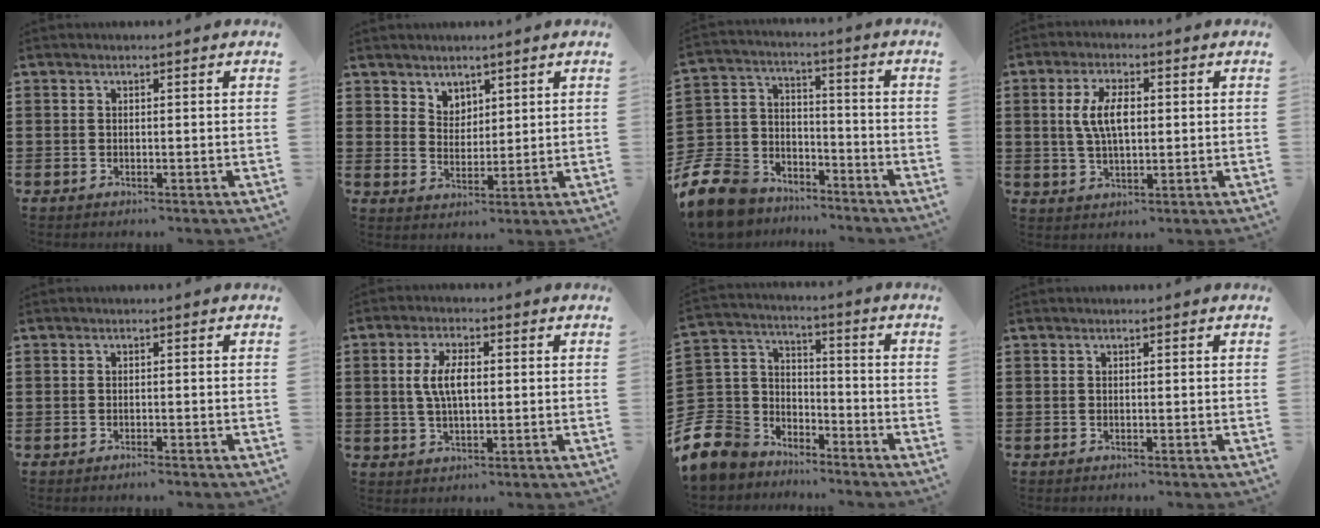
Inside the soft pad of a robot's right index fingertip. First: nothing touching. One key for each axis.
{"total": 3.6, "fx": 2.8, "fy": 2.2, "fz": -0.1, "tx": -0.010, "ty": 0.002, "tz": 0.054}
{"total": 11.1, "fx": -9.2, "fy": 5.5, "fz": 3.0, "tx": -0.109, "ty": 0.021, "tz": -0.187}
{"total": 6.3, "fx": 0.7, "fy": 2.7, "fz": 5.7, "tx": -0.120, "ty": 0.009, "tz": 0.007}
{"total": 0.8, "fx": -0.7, "fy": 0.1, "fz": 0.3, "tx": -0.008, "ty": -0.003, "tz": -0.013}
{"total": 5.6, "fx": 0.4, "fy": 2.4, "fz": 5.0, "tx": -0.114, "ty": 0.005, "tz": 0.000}
{"total": 8.7, "fx": -5.7, "fy": 6.5, "fz": 1.2, "tx": -0.096, "ty": -0.004, "tz": -0.118}
{"total": 0.0}